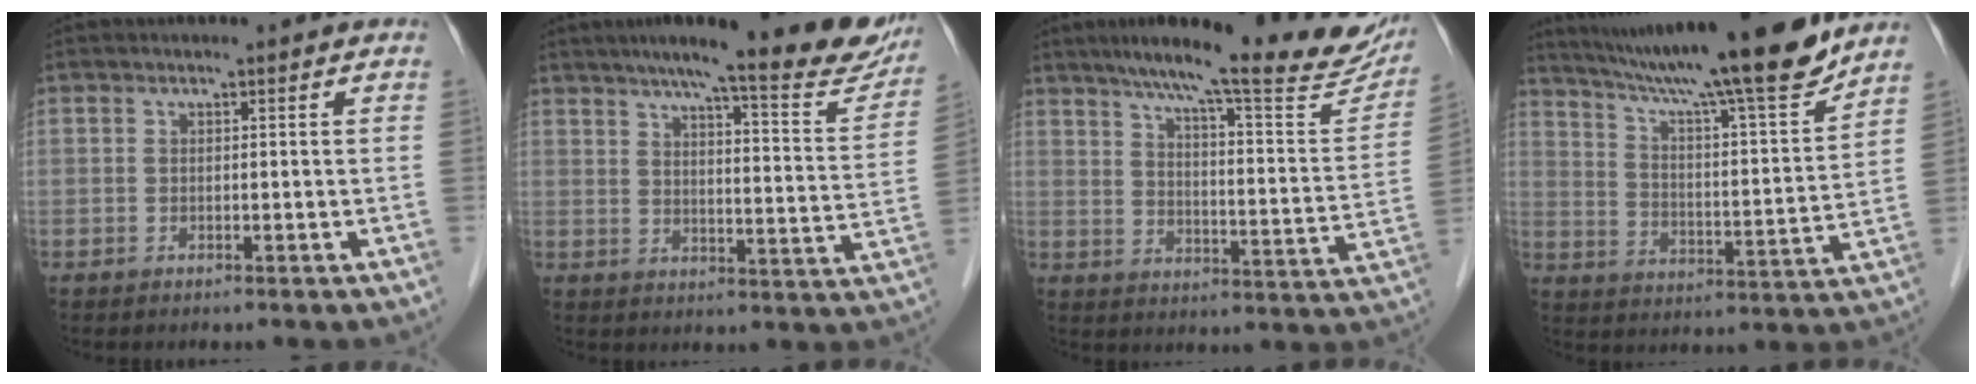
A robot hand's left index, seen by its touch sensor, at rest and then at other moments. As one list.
[{"total": 20.6, "force": [17.0, 2.3, 11.3], "torque": [-0.148, -0.019, 0.209]}, {"total": 25.7, "force": [21.0, 3.0, 14.6], "torque": [-0.210, -0.023, 0.266]}, {"total": 21.7, "force": [18.4, 0.3, 11.4], "torque": [-0.188, -0.012, 0.280]}]